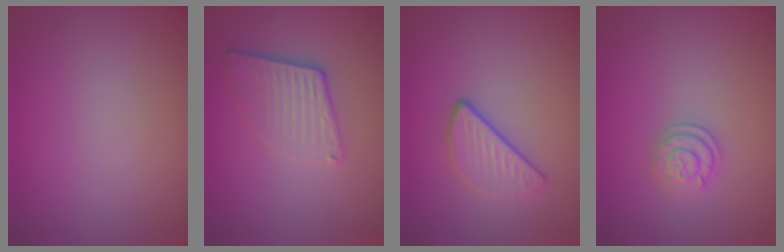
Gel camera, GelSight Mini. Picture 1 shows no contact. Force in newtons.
{"total": 4.4, "press": 2.8, "slide": 3.3}
{"total": 3.0, "press": 2.5, "slide": 1.6}
{"total": 2.0, "press": 1.8, "slide": 0.9}